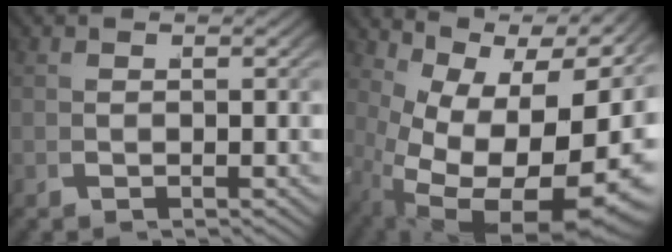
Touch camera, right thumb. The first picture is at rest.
{"total": 17.1, "force": [0.5, 10.4, 13.6], "torque": [-0.245, -0.061, 0.049]}